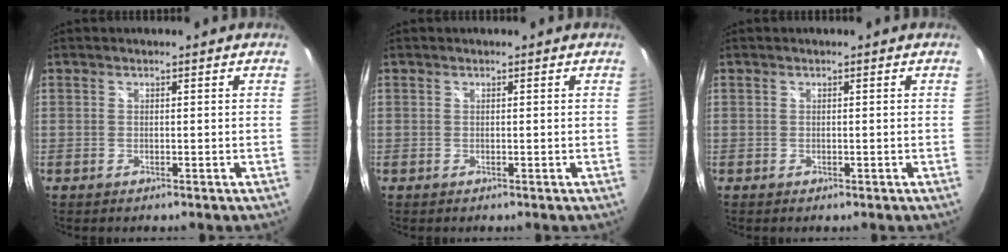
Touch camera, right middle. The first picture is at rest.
{"total": 0.0}
{"total": 0.0}